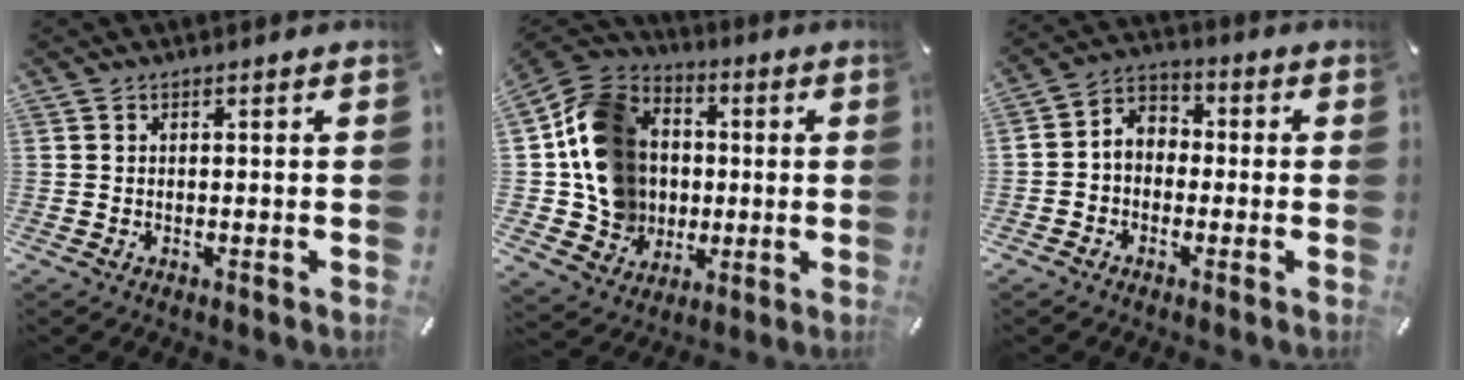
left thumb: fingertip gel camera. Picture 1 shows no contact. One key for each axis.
{"total": 16.2, "fx": 0.1, "fy": 14.9, "fz": 6.3, "tx": -0.112, "ty": 0.011, "tz": 0.014}
{"total": 5.0, "fx": -1.7, "fy": 4.2, "fz": 2.0, "tx": -0.048, "ty": 0.008, "tz": -0.036}